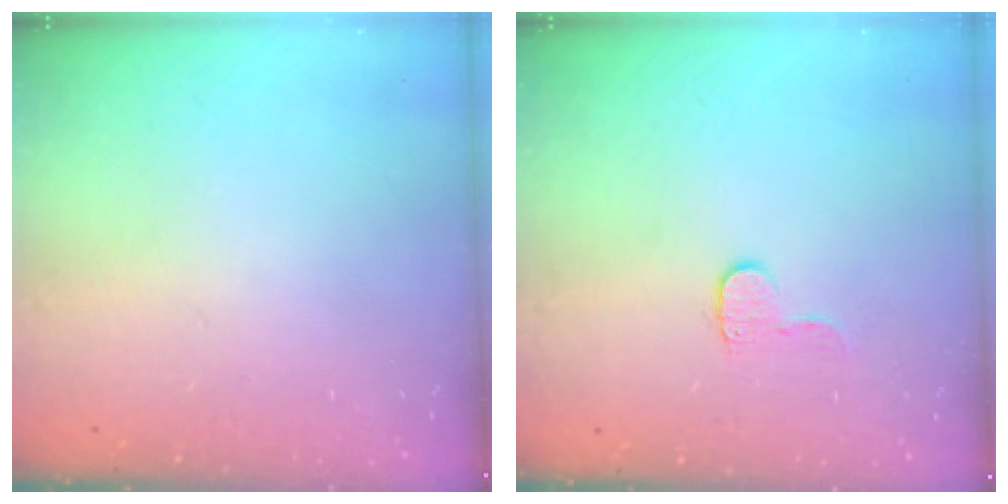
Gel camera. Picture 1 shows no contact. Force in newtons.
{"total": 4.6, "press": 4.6, "slide": 0.4}